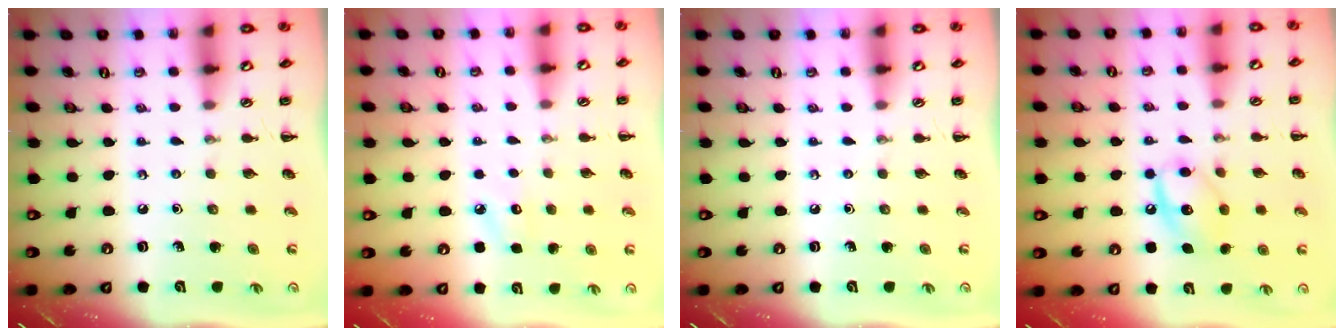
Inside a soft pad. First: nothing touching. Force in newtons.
{"total": 6.4, "press": 6.1, "slide": 1.8}
{"total": 0.0}
{"total": 11.4, "press": 11.3, "slide": 1.6}